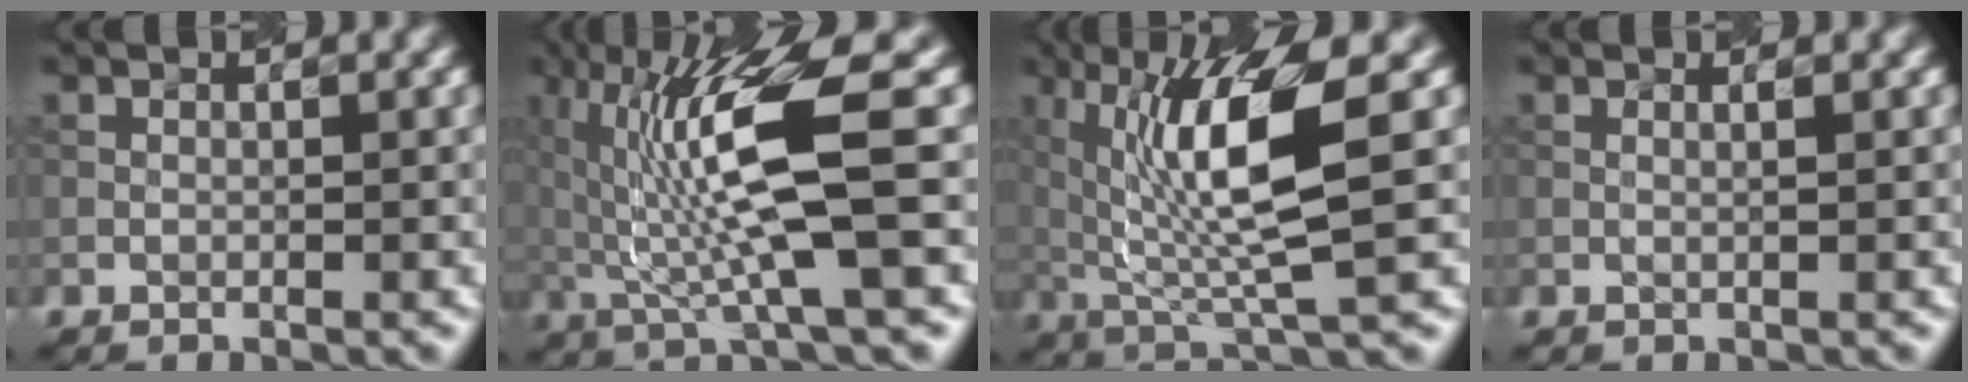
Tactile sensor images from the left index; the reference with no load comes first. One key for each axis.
{"total": 9.2, "fx": 0.7, "fy": 1.5, "fz": 9.1, "tx": -0.158, "ty": -0.004, "tz": 0.030}
{"total": 8.4, "fx": 1.4, "fy": 1.6, "fz": 8.2, "tx": -0.137, "ty": -0.008, "tz": 0.040}
{"total": 1.2, "fx": 0.4, "fy": 0.5, "fz": 1.0, "tx": -0.006, "ty": 0.005, "tz": -0.009}